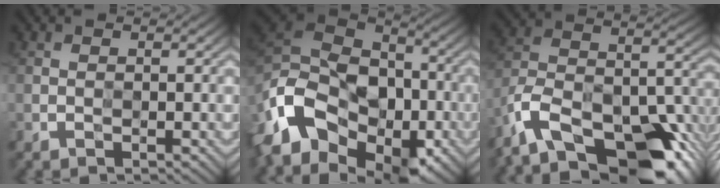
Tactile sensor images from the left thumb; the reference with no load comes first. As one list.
[{"total": 16.2, "force": [-7.4, 11.2, 9.2], "torque": [-0.254, -0.020, -0.140]}, {"total": 16.9, "force": [-11.9, 7.2, 9.7], "torque": [-0.213, -0.026, -0.199]}]